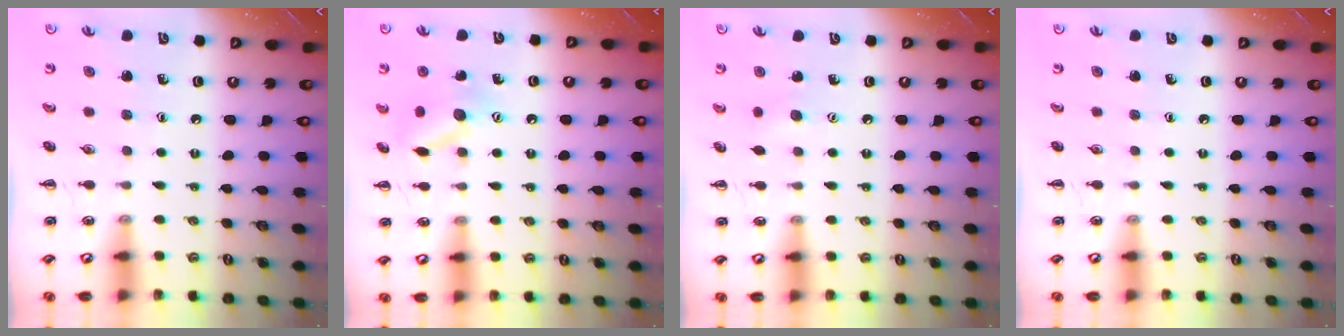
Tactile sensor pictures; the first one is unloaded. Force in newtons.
{"total": 10.5, "press": 10.5, "slide": 0.6}
{"total": 2.8, "press": 2.8, "slide": 0.7}
{"total": 0.0}